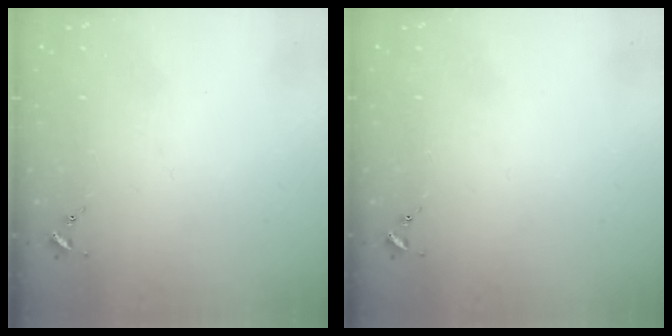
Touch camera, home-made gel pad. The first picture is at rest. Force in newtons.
{"total": 0.0}